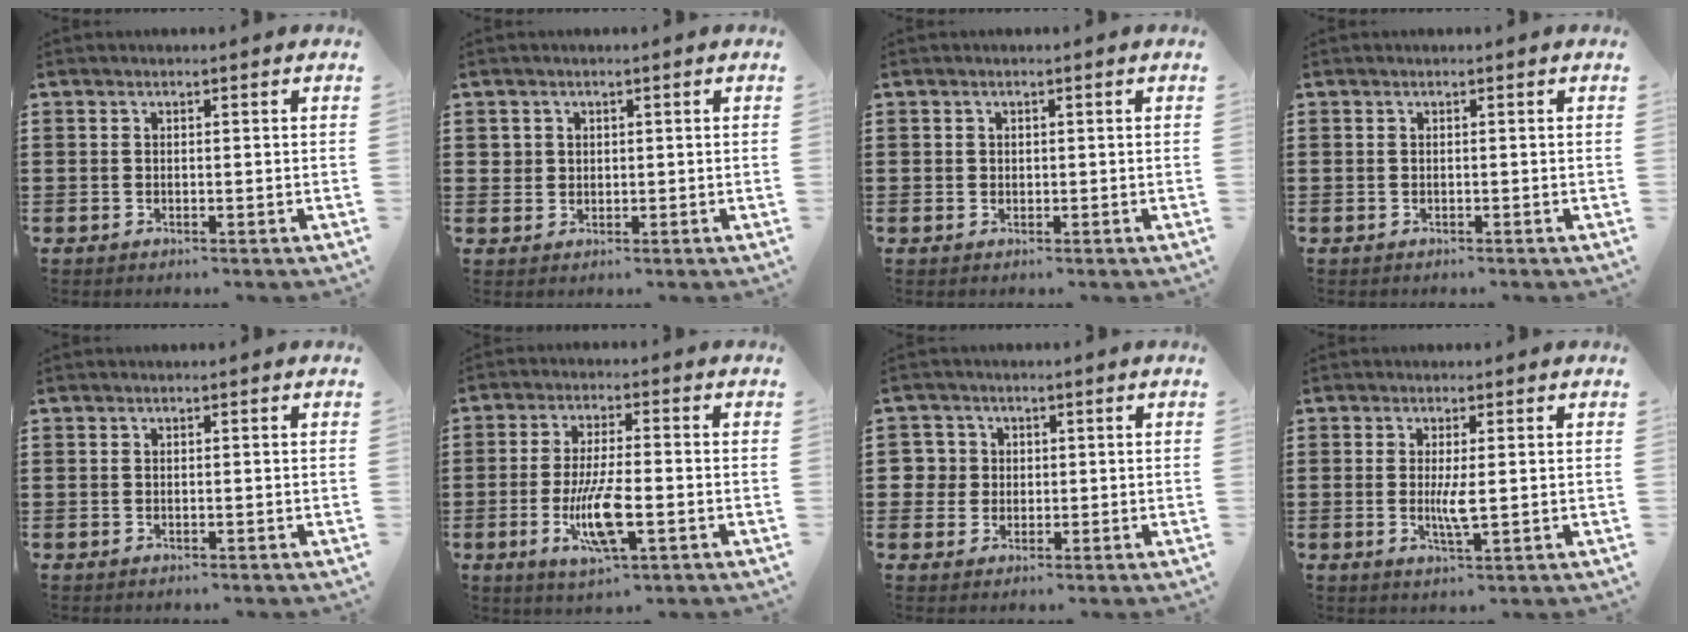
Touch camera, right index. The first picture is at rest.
{"total": 1.6, "force": [0.7, 1.4, 0.2], "torque": [-0.010, 0.006, 0.014]}
{"total": 0.8, "force": [0.4, 0.7, 0.1], "torque": [-0.004, 0.003, 0.008]}
{"total": 0.0}
{"total": 0.0}
{"total": 8.8, "force": [-2.7, 2.3, 8.0], "torque": [-0.163, -0.015, -0.049]}
{"total": 3.7, "force": [0.6, 3.6, 0.4], "torque": [-0.027, 0.012, 0.009]}
{"total": 3.6, "force": [-0.1, 0.5, 3.5], "torque": [-0.064, -0.006, -0.002]}